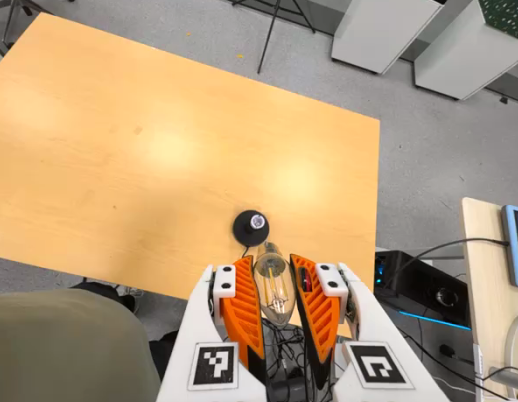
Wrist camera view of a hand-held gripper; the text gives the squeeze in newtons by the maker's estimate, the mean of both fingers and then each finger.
{"total": 20.4, "left": 23.1, "right": 17.7}